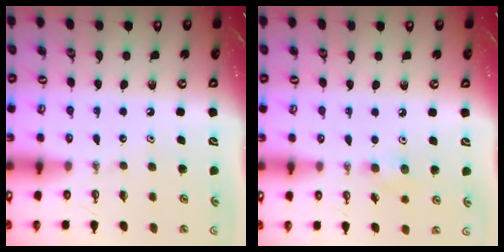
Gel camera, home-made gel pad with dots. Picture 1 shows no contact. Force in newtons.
{"total": 5.4, "press": 5.3, "slide": 1.2}